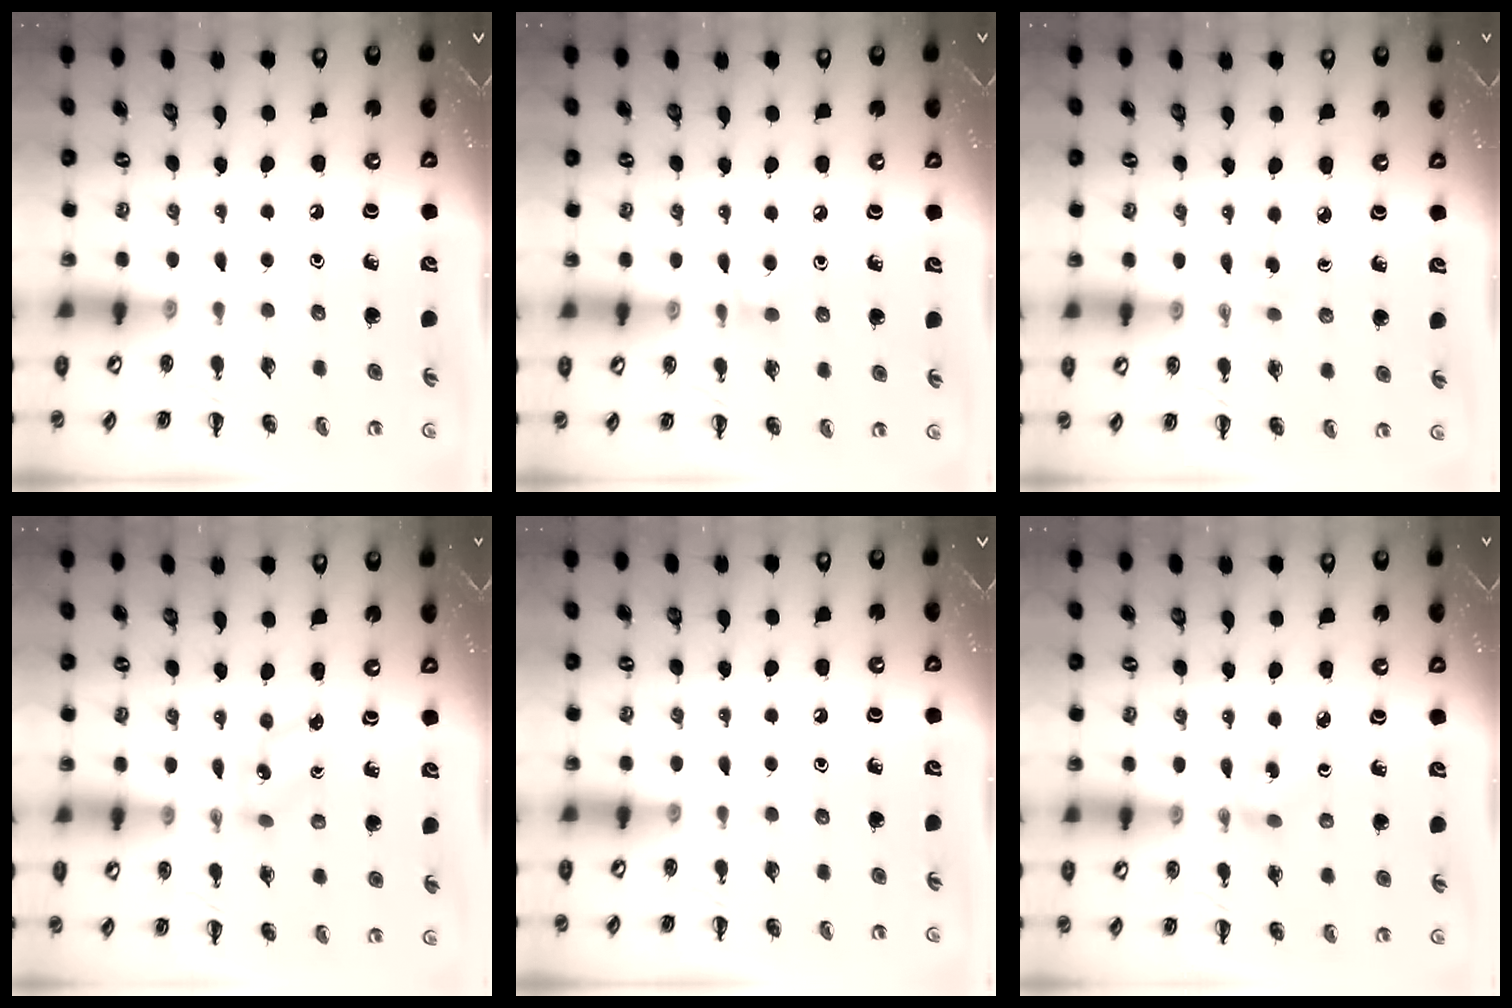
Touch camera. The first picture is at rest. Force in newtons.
{"total": 4.2, "press": 3.9, "slide": 1.5}
{"total": 2.9, "press": 2.7, "slide": 1.1}
{"total": 1.9, "press": 1.9, "slide": 0.3}
{"total": 0.0}
{"total": 1.7, "press": 1.6, "slide": 0.7}